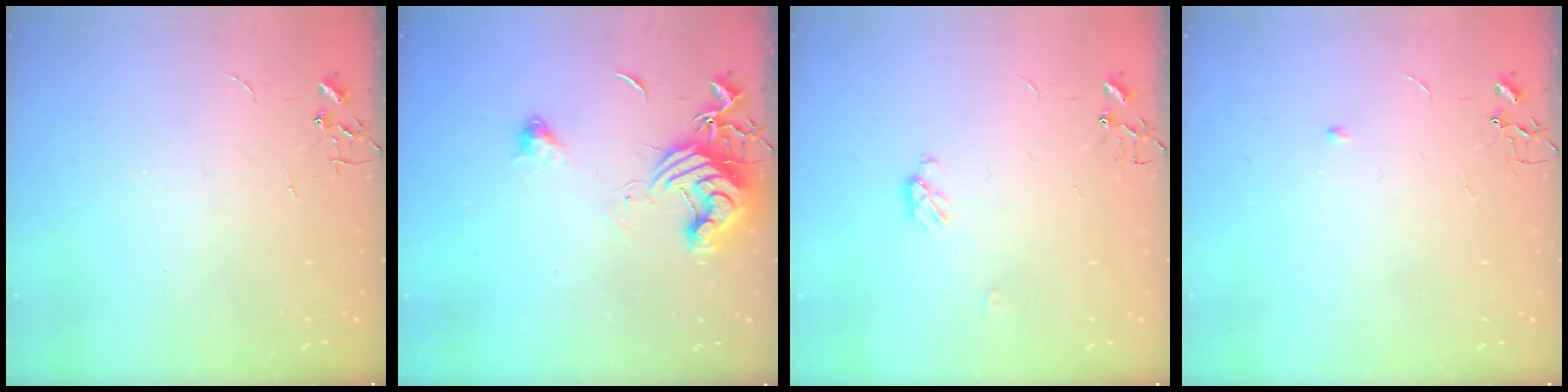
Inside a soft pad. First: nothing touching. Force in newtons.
{"total": 12.9, "press": 12.8, "slide": 1.5}
{"total": 4.0, "press": 4.0, "slide": 0.4}
{"total": 3.4, "press": 3.3, "slide": 0.6}